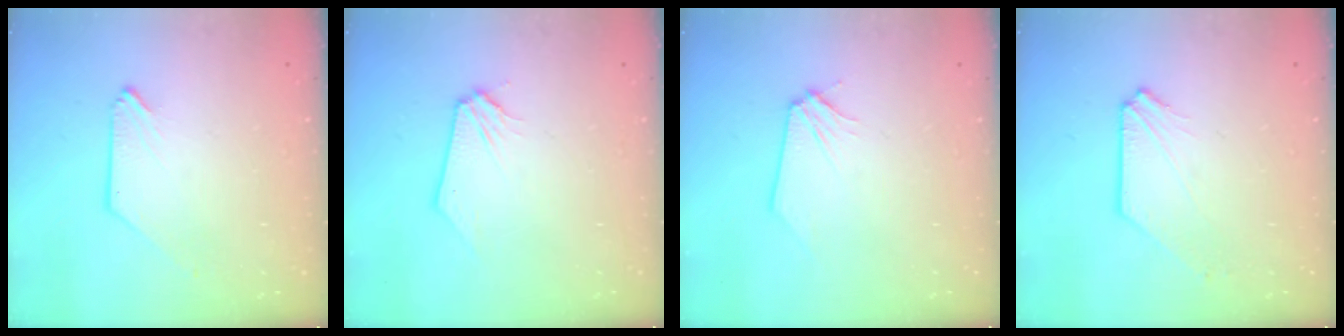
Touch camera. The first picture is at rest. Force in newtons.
{"total": 0.0}
{"total": 0.0}
{"total": 1.4, "press": 1.4, "slide": 0.0}